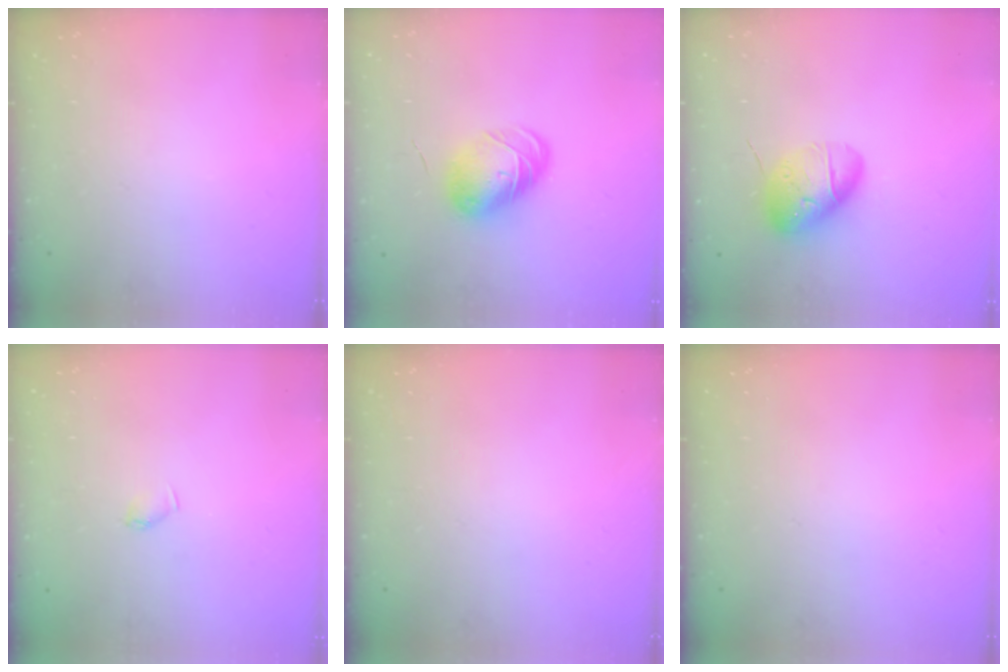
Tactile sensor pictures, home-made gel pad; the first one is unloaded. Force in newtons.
{"total": 9.7, "press": 9.7, "slide": 0.1}
{"total": 12.4, "press": 12.3, "slide": 2.1}
{"total": 3.8, "press": 3.7, "slide": 0.8}
{"total": 0.0}
{"total": 0.0}